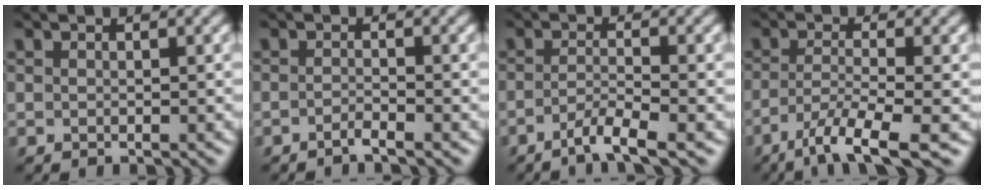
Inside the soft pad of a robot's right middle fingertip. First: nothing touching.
{"total": 1.2, "force": [-0.8, 0.2, 0.9], "torque": [-0.014, 0.001, -0.021]}
{"total": 3.0, "force": [-1.9, 0.4, 2.4], "torque": [-0.040, -0.001, -0.046]}
{"total": 5.8, "force": [-3.5, 0.9, 4.5], "torque": [-0.077, -0.008, -0.070]}